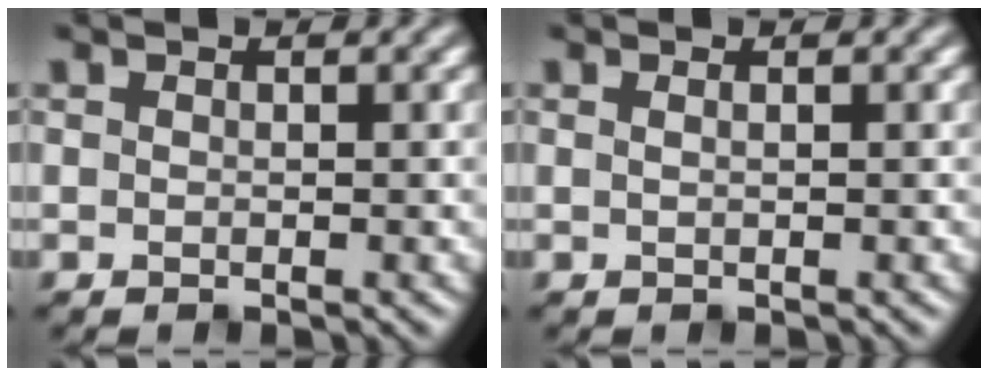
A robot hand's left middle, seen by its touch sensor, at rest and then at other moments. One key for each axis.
{"total": 0.8, "fx": 0.3, "fy": 0.5, "fz": 0.6, "tx": -0.003, "ty": -0.002, "tz": -0.004}